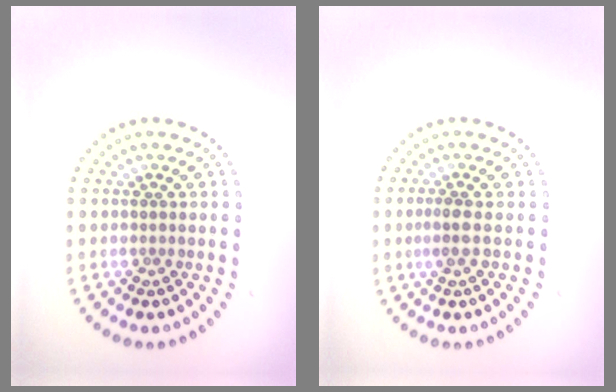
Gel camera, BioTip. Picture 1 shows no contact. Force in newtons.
{"total": 1.5, "press": 1.2, "slide": 0.9}